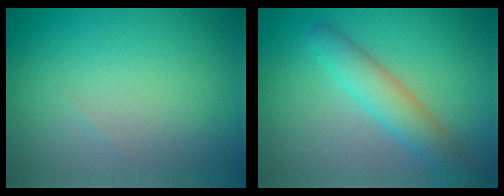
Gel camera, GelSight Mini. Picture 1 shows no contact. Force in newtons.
{"total": 3.6, "press": 3.6, "slide": 0.0}